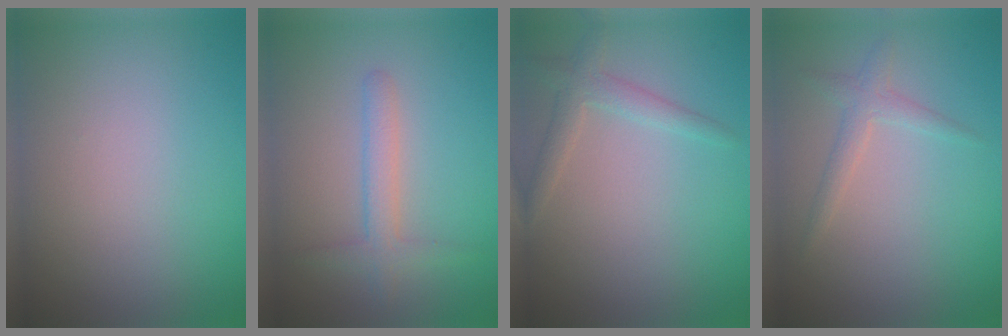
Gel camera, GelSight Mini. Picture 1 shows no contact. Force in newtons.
{"total": 2.3, "press": 2.3, "slide": 0.2}
{"total": 2.2, "press": 2.2, "slide": 0.2}
{"total": 1.7, "press": 1.7, "slide": 0.1}